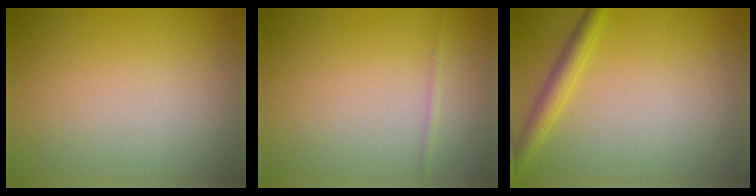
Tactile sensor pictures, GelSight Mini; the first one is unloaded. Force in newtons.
{"total": 0.5, "press": 0.5, "slide": 0.0}
{"total": 2.5, "press": 2.5, "slide": 0.1}